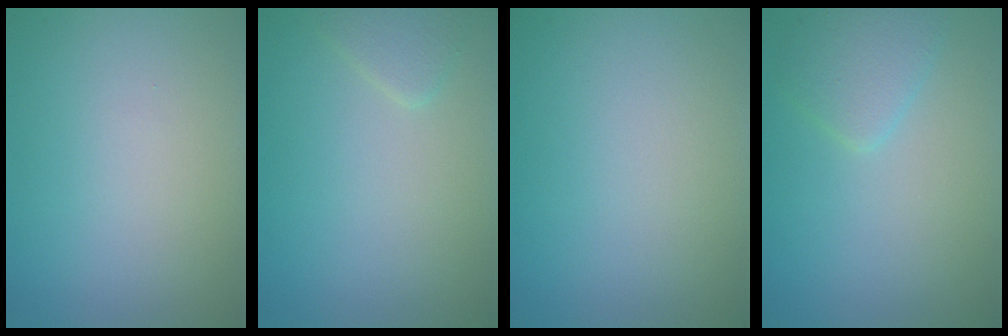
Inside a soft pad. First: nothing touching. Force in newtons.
{"total": 1.3, "press": 1.3, "slide": 0.1}
{"total": 0.0}
{"total": 2.3, "press": 2.3, "slide": 0.1}